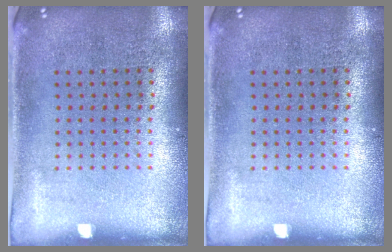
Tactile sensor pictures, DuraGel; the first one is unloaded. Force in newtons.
{"total": 0.0}